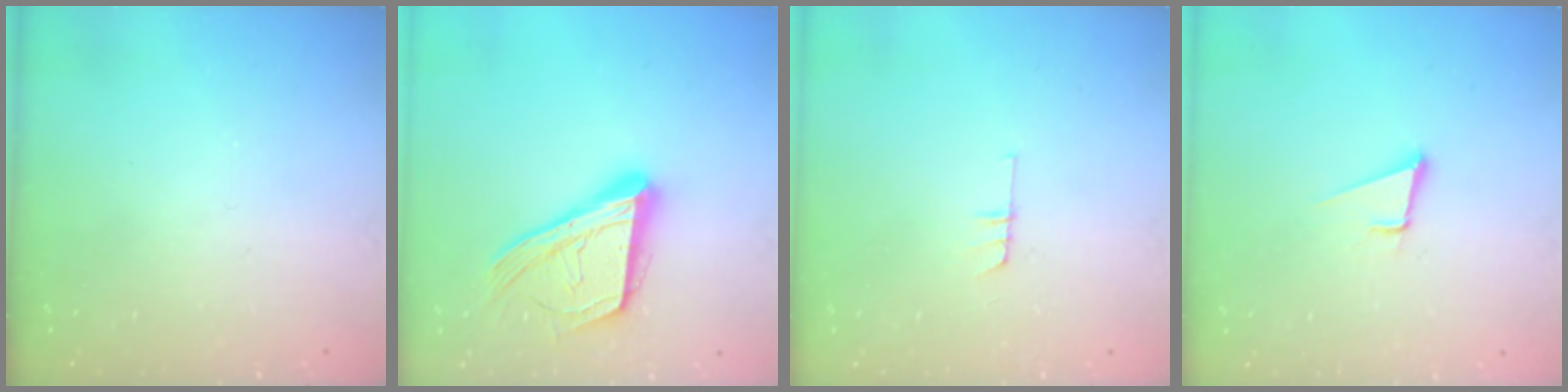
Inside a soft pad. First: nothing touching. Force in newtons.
{"total": 18.8, "press": 18.7, "slide": 2.4}
{"total": 4.8, "press": 4.8, "slide": 0.4}
{"total": 3.7, "press": 2.9, "slide": 2.3}